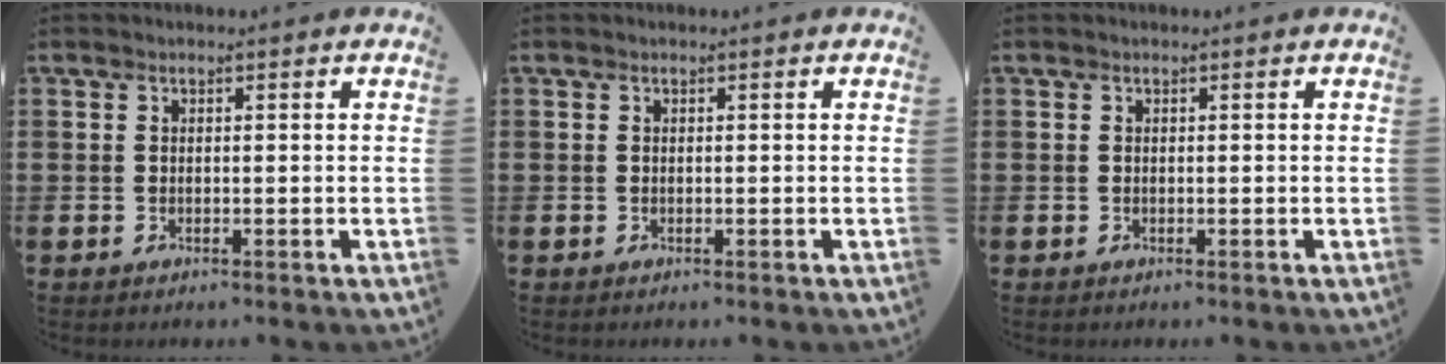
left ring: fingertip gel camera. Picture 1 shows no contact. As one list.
[{"total": 0.0}, {"total": 0.0}]